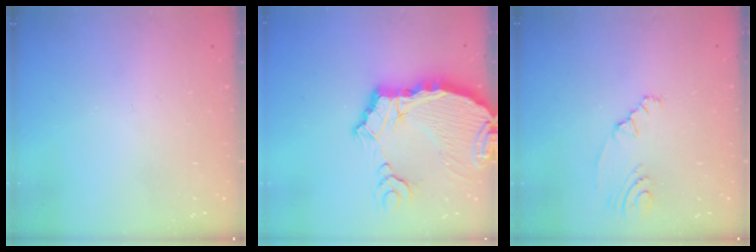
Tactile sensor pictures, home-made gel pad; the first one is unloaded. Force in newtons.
{"total": 13.7, "press": 13.6, "slide": 1.8}
{"total": 4.9, "press": 1.9, "slide": 4.6}